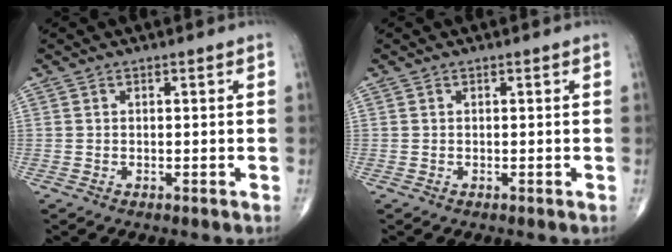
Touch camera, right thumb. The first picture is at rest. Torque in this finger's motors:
{"motor_torque": [0.02, 0.02, 0.00, 0.00, 0.00]}